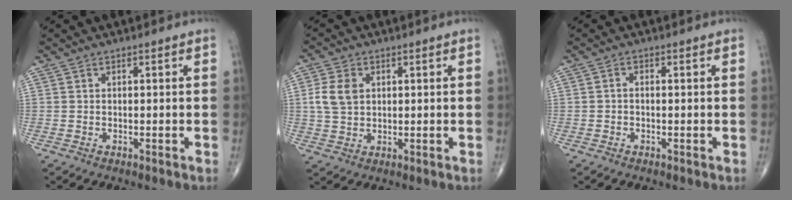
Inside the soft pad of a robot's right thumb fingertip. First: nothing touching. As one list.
[{"total": 6.0, "force": [1.2, 4.3, 4.0], "torque": [-0.076, 0.000, 0.025]}, {"total": 0.8, "force": [-0.3, 0.4, 0.7], "torque": [-0.007, 0.003, -0.008]}]